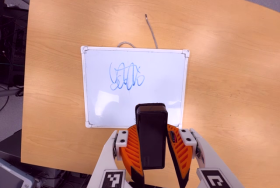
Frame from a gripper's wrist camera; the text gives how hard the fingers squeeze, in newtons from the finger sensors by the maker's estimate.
{"total": 8.7, "left": 7.8, "right": 9.7}